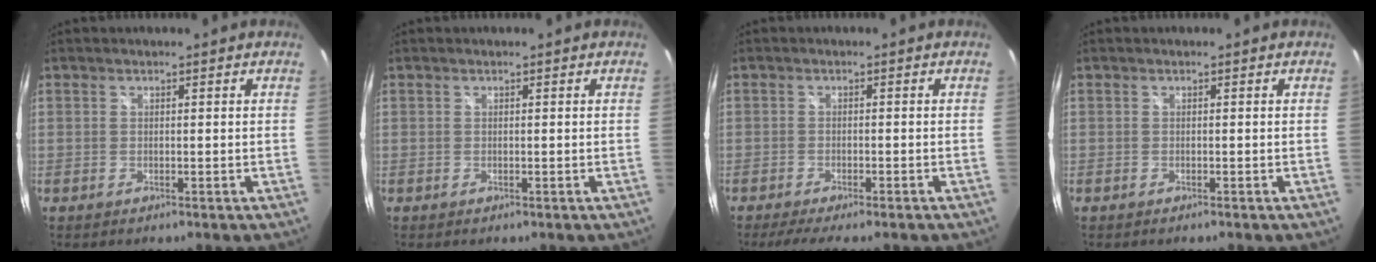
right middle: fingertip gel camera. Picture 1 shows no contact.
{"total": 0.0}
{"total": 6.5, "force": [-5.4, 0.5, 3.7], "torque": [-0.077, -0.022, -0.082]}
{"total": 0.0}